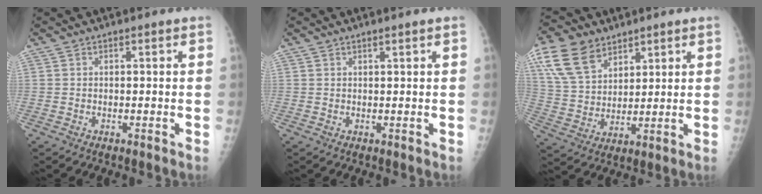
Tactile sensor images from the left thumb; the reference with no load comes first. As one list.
[{"total": 1.2, "force": [0.8, -0.2, 0.9], "torque": [-0.016, -0.005, 0.016]}, {"total": 14.1, "force": [8.1, 8.9, 7.4], "torque": [-0.131, -0.014, 0.162]}]